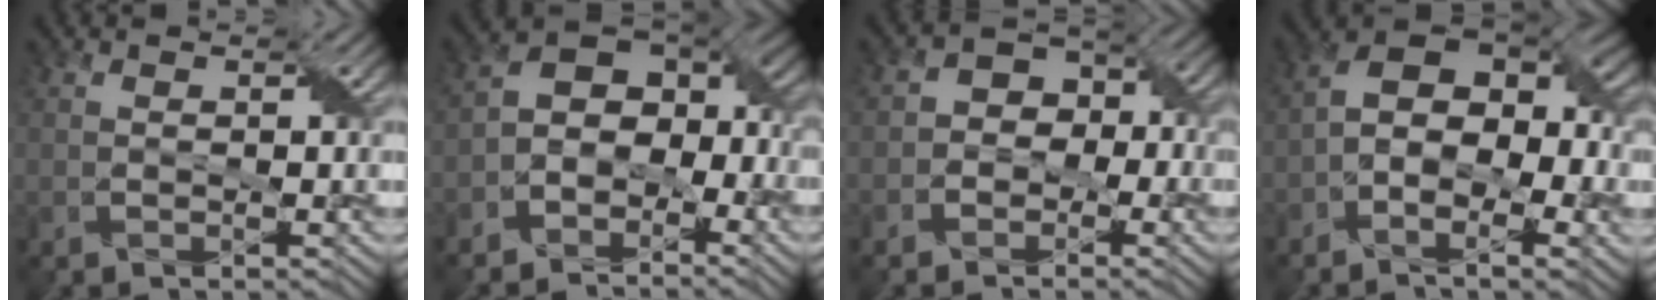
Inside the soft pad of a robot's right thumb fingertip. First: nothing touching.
{"total": 8.2, "force": [-3.9, 4.9, 5.4], "torque": [-0.077, 0.002, -0.086]}
{"total": 4.5, "force": [-1.4, 3.6, 2.3], "torque": [-0.021, 0.010, -0.045]}
{"total": 11.3, "force": [-1.4, 6.4, 9.2], "torque": [-0.146, 0.014, -0.020]}